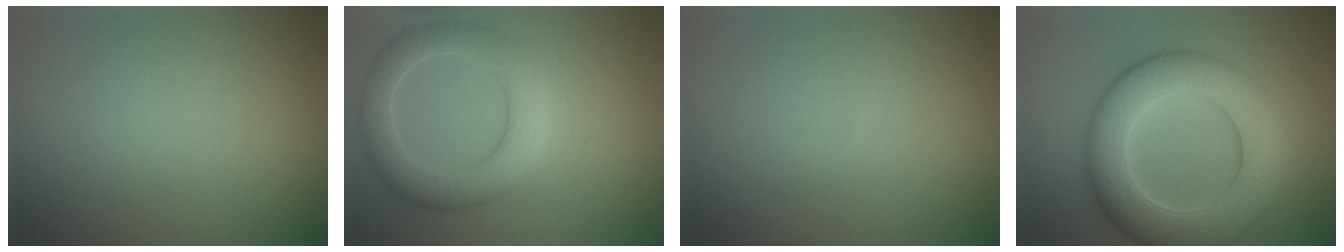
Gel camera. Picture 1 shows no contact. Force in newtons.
{"total": 5.5, "press": 5.5, "slide": 0.3}
{"total": 0.0}
{"total": 9.9, "press": 9.8, "slide": 0.3}